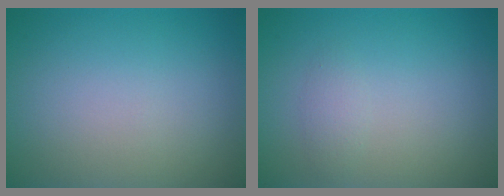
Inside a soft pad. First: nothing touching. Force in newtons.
{"total": 1.0, "press": 1.0, "slide": 0.1}